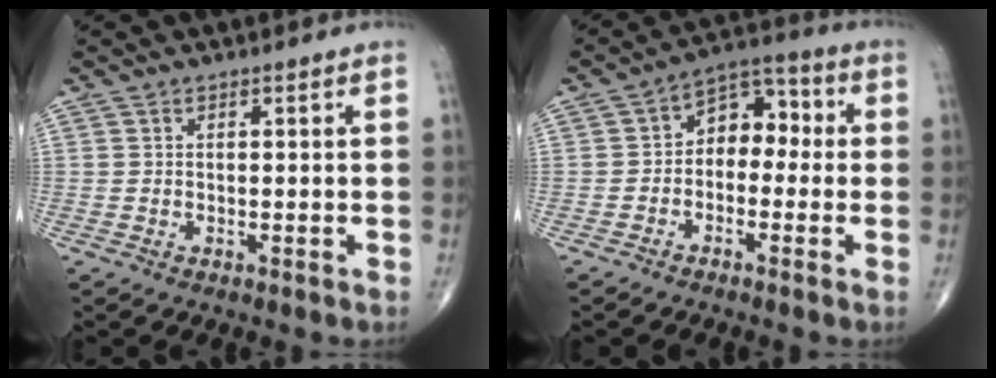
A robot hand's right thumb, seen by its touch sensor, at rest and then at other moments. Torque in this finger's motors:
{"motor_torque": [-0.16, 0.30, 0.54, 0.01, 0.12]}